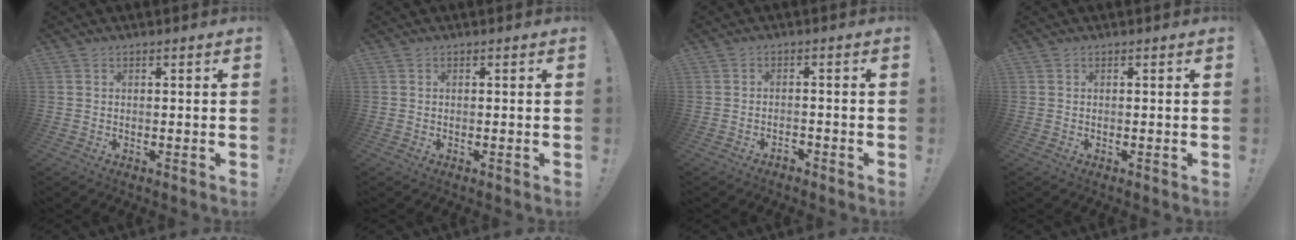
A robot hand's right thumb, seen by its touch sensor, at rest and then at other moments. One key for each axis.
{"total": 0.0}
{"total": 1.9, "fx": -1.8, "fy": 0.2, "fz": 0.2, "tx": -0.007, "ty": 0.003, "tz": -0.034}
{"total": 0.0}